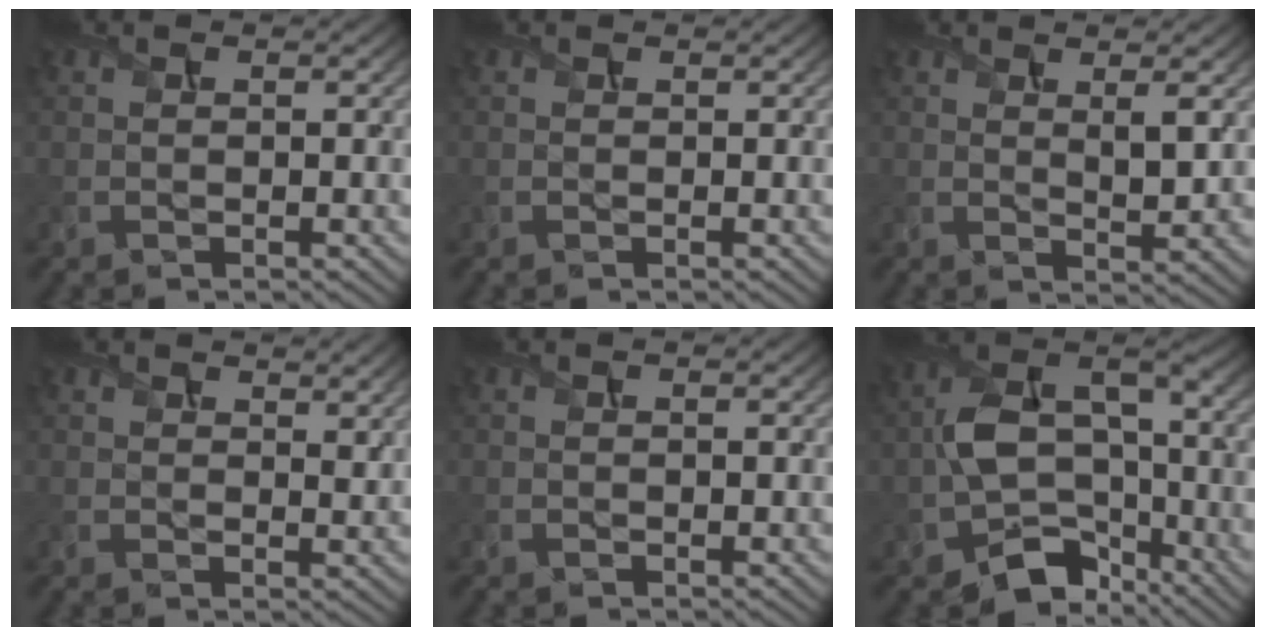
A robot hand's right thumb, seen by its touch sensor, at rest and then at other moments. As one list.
[{"total": 0.0}, {"total": 3.2, "force": [1.4, 0.7, 2.8], "torque": [-0.056, -0.005, 0.028]}, {"total": 3.0, "force": [2.2, 1.3, 1.6], "torque": [-0.031, -0.001, 0.045]}, {"total": 0.6, "force": [0.1, 0.2, 0.6], "torque": [-0.011, 0.000, 0.002]}, {"total": 11.3, "force": [-4.4, 7.1, 7.6], "torque": [-0.137, -0.006, -0.083]}]